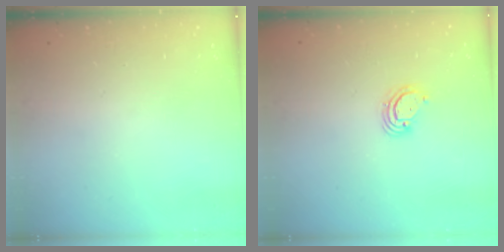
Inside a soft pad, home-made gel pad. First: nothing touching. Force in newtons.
{"total": 3.2, "press": 3.2, "slide": 0.2}